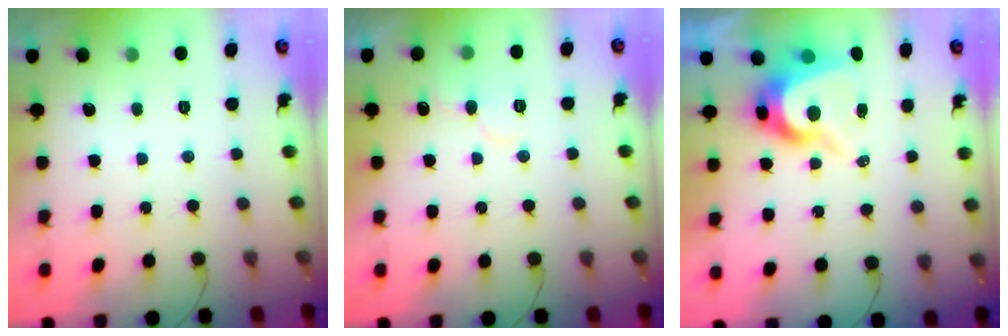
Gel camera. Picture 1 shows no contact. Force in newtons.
{"total": 6.1, "press": 6.0, "slide": 0.6}
{"total": 9.9, "press": 9.9, "slide": 0.6}